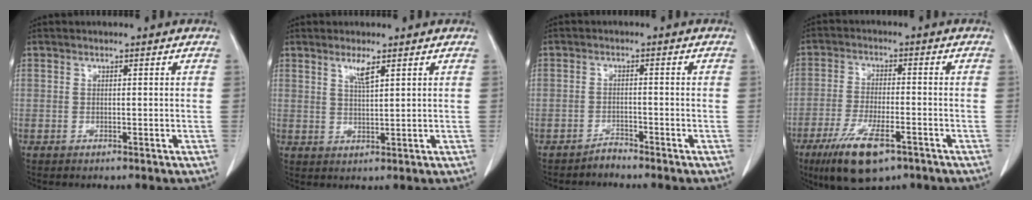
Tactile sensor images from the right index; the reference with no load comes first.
{"total": 2.7, "force": [1.6, 0.0, 2.1], "torque": [-0.045, -0.003, 0.034]}
{"total": 1.6, "force": [-1.6, 0.2, -0.2], "torque": [0.010, -0.001, -0.027]}
{"total": 11.0, "force": [-6.5, 3.2, 8.2], "torque": [-0.154, -0.020, -0.107]}